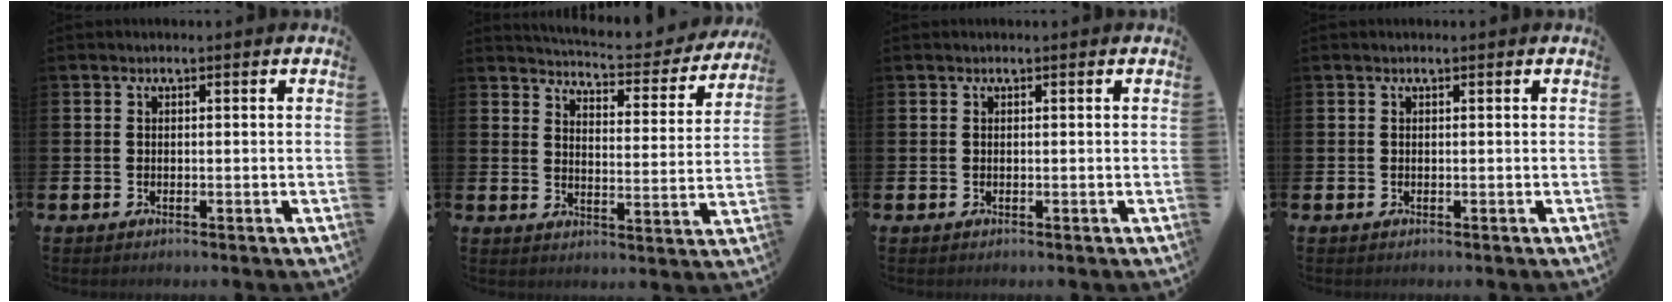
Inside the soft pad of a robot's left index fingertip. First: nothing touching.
{"total": 5.4, "force": [5.3, 0.5, 1.1], "torque": [-0.041, -0.039, 0.088]}
{"total": 0.0}
{"total": 0.0}